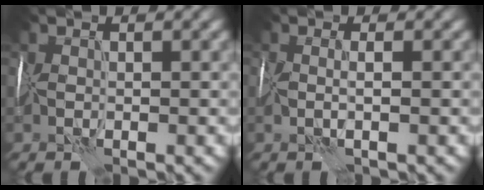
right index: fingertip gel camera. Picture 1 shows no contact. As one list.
[{"total": 1.0, "force": [0.0, -0.1, 1.0], "torque": [-0.020, -0.002, -0.001]}]